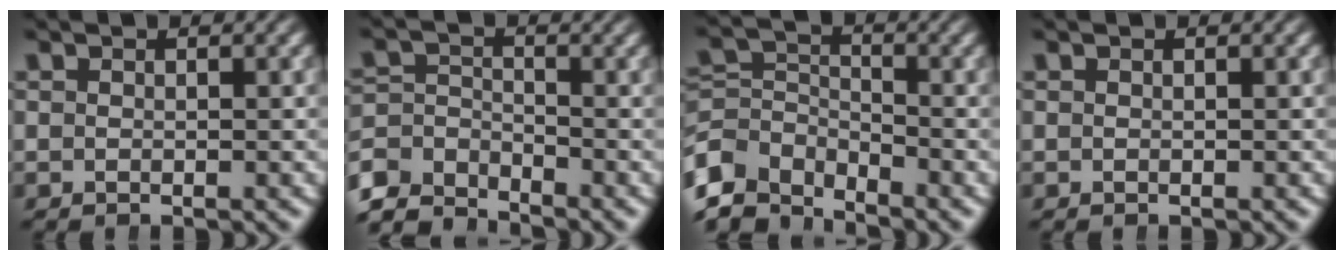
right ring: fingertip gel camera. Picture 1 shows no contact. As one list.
[{"total": 5.3, "force": [-3.7, 3.3, 1.9], "torque": [-0.050, -0.033, -0.057]}, {"total": 6.5, "force": [-3.2, 4.8, 3.1], "torque": [-0.080, -0.043, -0.044]}, {"total": 0.0}]